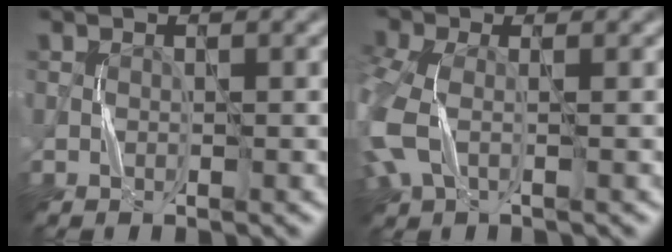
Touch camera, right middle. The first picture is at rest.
{"total": 4.7, "force": [-0.8, 2.8, 3.7], "torque": [-0.108, -0.005, -0.030]}